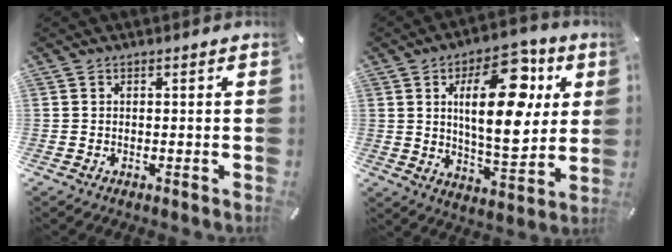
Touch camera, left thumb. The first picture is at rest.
{"total": 21.0, "force": [6.4, 10.1, 17.3], "torque": [-0.259, -0.022, 0.093]}